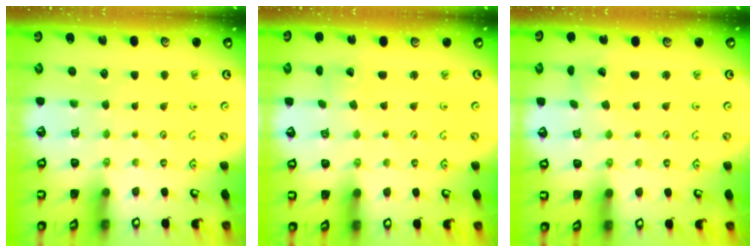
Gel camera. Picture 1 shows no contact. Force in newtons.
{"total": 0.5, "press": 0.5, "slide": 0.1}
{"total": 1.8, "press": 1.8, "slide": 0.1}